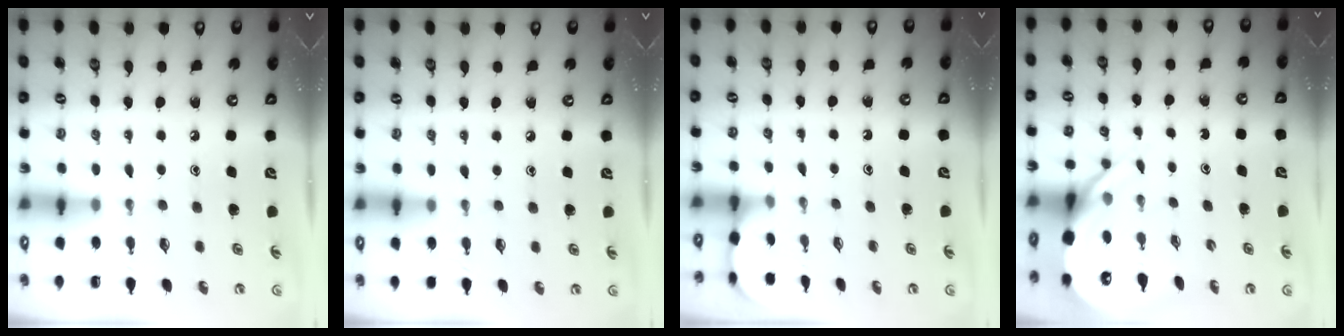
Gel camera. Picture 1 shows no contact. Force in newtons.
{"total": 2.9, "press": 2.9, "slide": 0.4}
{"total": 1.8, "press": 1.8, "slide": 0.2}
{"total": 6.1, "press": 6.0, "slide": 0.8}